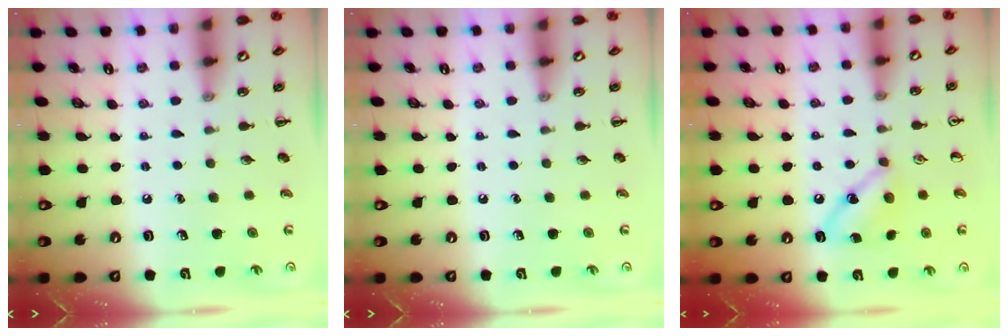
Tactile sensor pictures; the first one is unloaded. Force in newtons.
{"total": 0.0}
{"total": 7.4, "press": 7.2, "slide": 1.5}